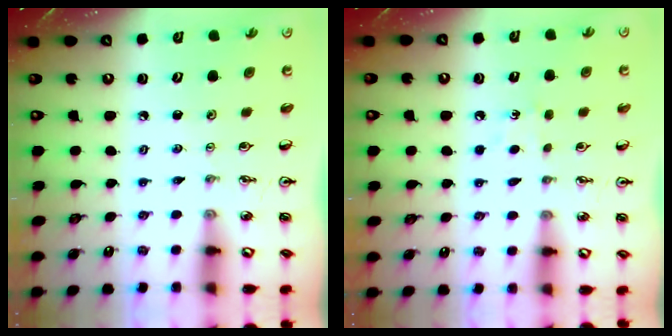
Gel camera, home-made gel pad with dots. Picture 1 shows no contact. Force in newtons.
{"total": 4.4, "press": 4.3, "slide": 0.6}